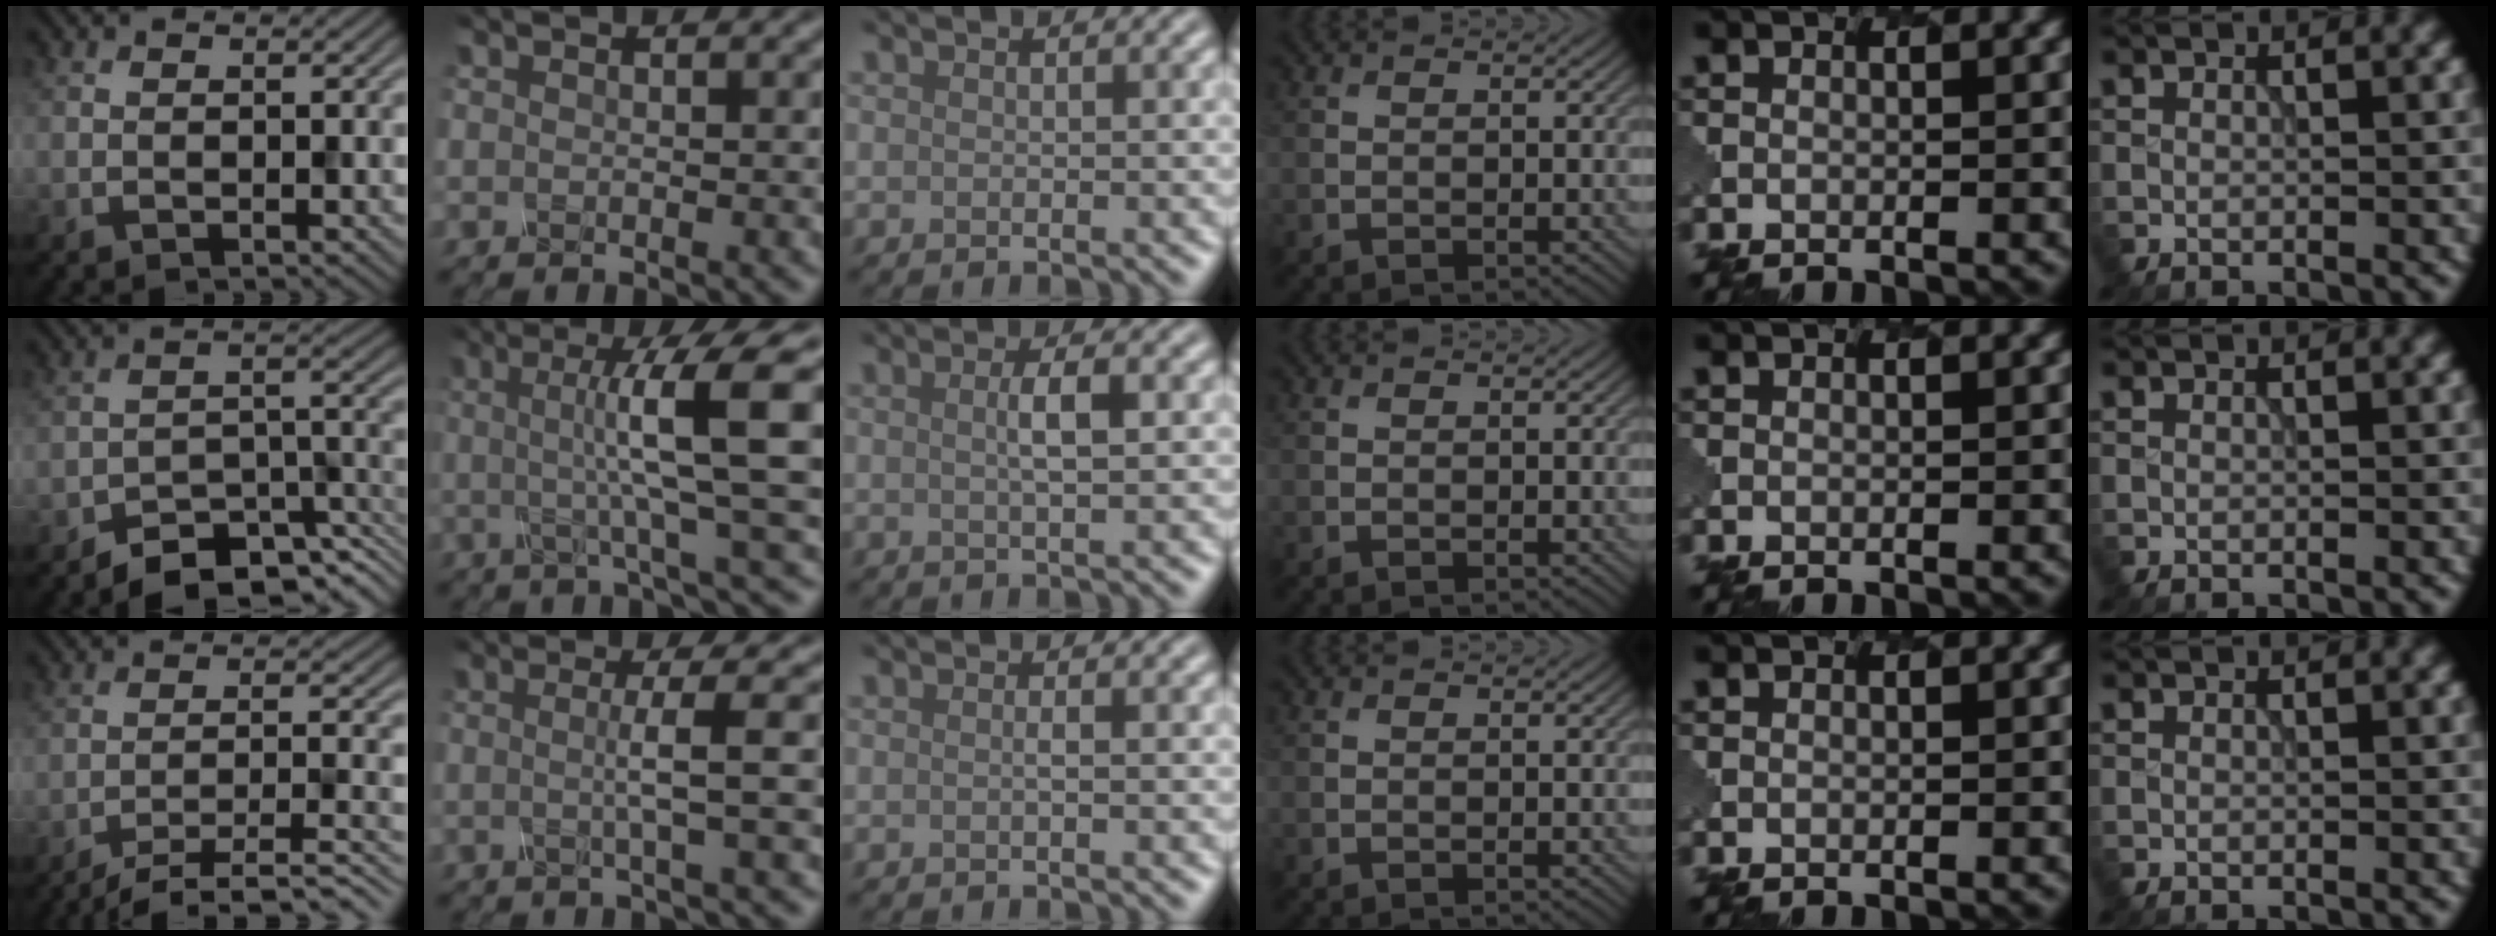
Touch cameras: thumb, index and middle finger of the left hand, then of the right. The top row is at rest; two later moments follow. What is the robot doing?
{"motion": "shake", "object": "salt shaker"}